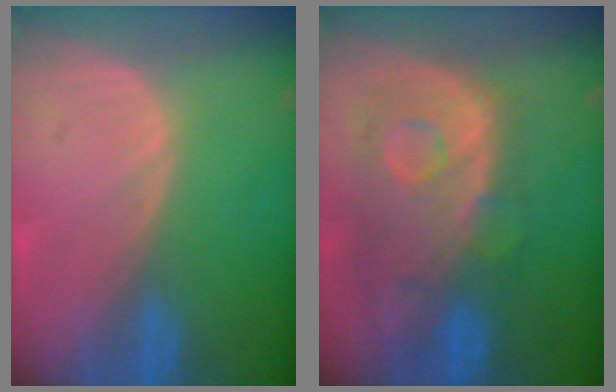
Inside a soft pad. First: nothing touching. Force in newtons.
{"total": 11.3, "press": 9.8, "slide": 5.7}